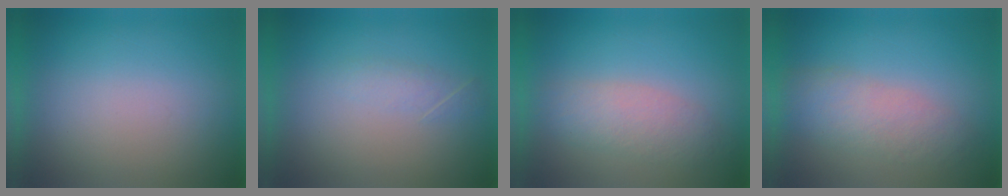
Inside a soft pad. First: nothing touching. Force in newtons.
{"total": 1.7}
{"total": 3.5}
{"total": 2.9}